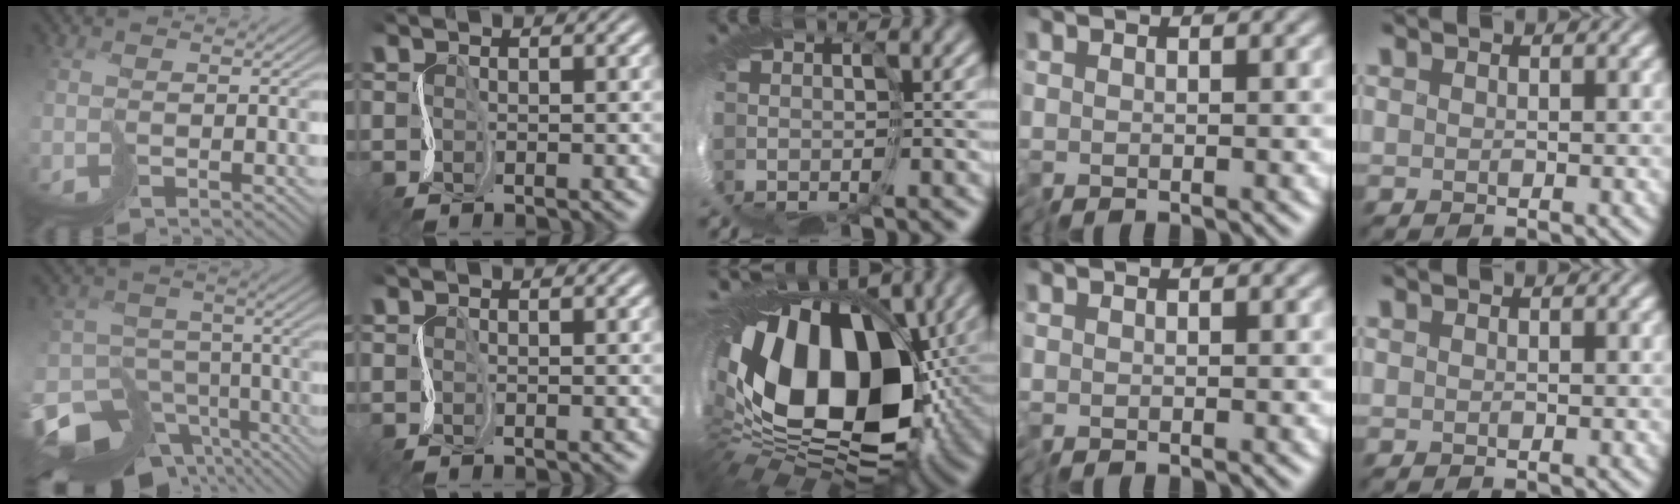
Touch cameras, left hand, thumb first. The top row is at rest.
{"thumb": {"total": 14.1, "force": [-9.0, 8.9, 6.2], "torque": [-0.158, -0.036, -0.120]}, "middle": {"total": 15.7, "force": [2.1, 10.7, 11.3], "torque": [-0.218, -0.007, 0.034]}}